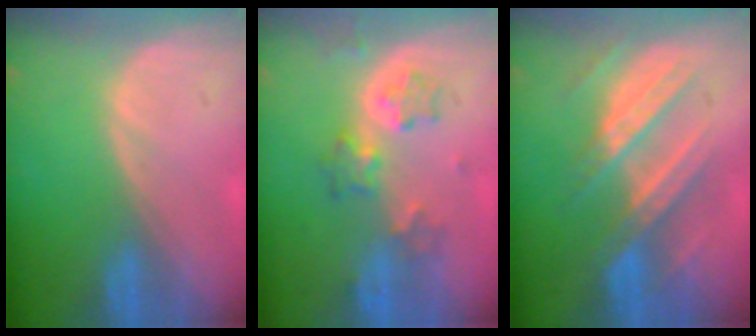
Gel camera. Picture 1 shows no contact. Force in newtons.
{"total": 5.3, "press": 5.2, "slide": 0.9}
{"total": 7.5, "press": 7.5, "slide": 0.5}